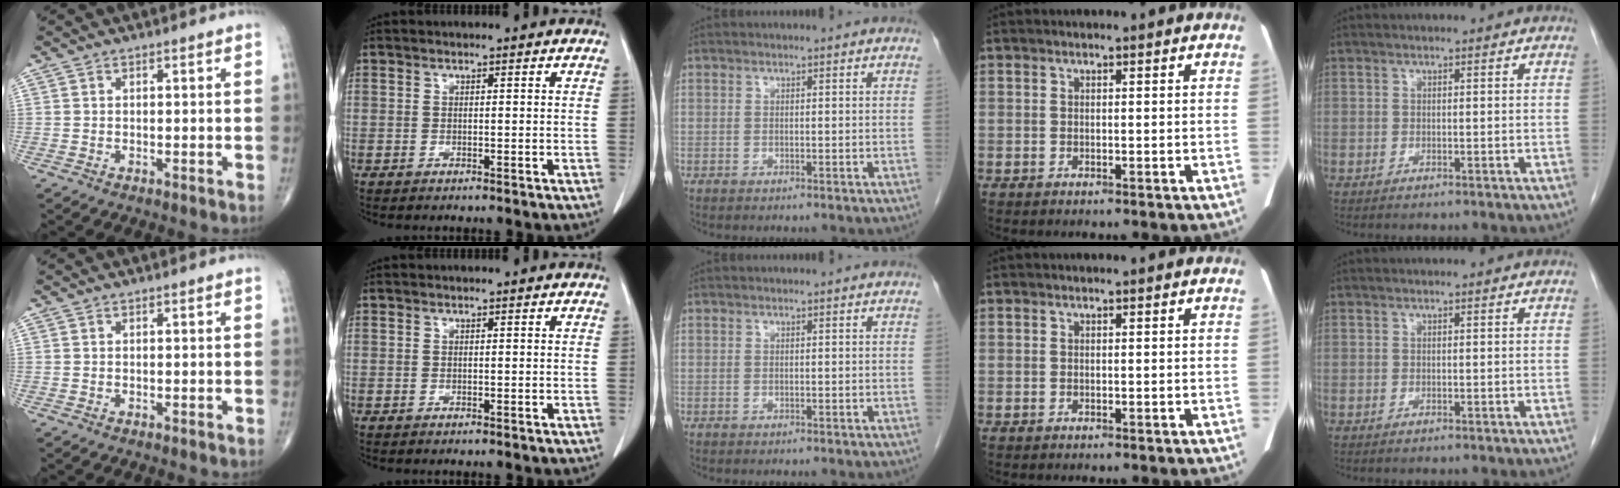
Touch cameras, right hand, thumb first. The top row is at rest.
{}